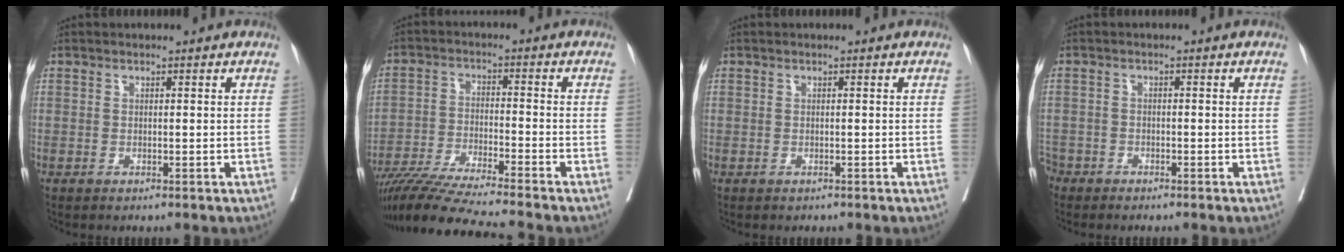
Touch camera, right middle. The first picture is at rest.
{"total": 12.5, "force": [-11.2, -1.9, 5.3], "torque": [-0.082, -0.022, -0.194]}
{"total": 0.0}
{"total": 3.3, "force": [-2.8, 1.8, 0.1], "torque": [-0.002, 0.002, -0.058]}